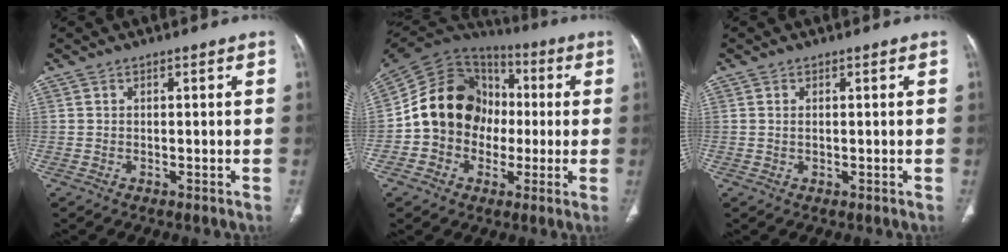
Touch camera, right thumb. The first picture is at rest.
{"total": 17.7, "force": [-0.9, 14.9, 9.5], "torque": [-0.138, 0.036, -0.021]}
{"total": 0.7, "force": [0.2, 0.4, 0.6], "torque": [-0.015, 0.001, 0.005]}